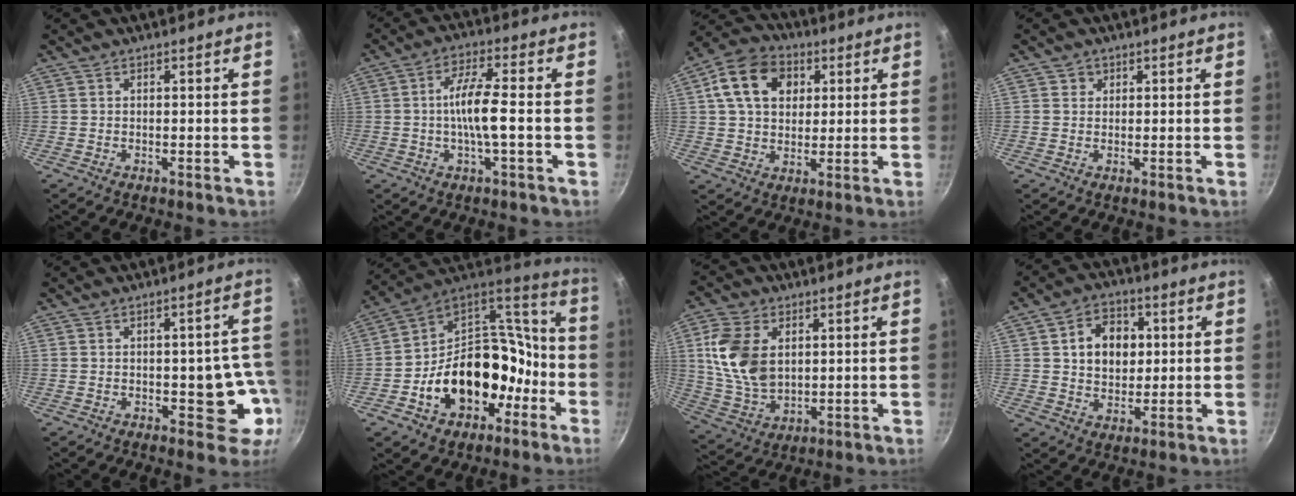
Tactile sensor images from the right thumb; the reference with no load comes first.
{"total": 8.1, "force": [-1.1, 1.5, 7.9], "torque": [-0.149, 0.020, -0.025]}
{"total": 13.2, "force": [4.0, 9.8, 7.9], "torque": [-0.117, 0.009, 0.054]}
{"total": 1.5, "force": [0.5, 1.4, 0.2], "torque": [0.005, 0.001, 0.004]}
{"total": 8.6, "force": [-2.4, 4.7, 6.8], "torque": [-0.018, 0.019, -0.029]}
{"total": 23.1, "force": [-8.0, 17.0, 13.5], "torque": [-0.190, 0.086, -0.116]}
{"total": 13.6, "force": [2.9, 9.1, 9.6], "torque": [-0.170, -0.016, 0.066]}
{"total": 10.1, "force": [2.0, 7.7, 6.3], "torque": [-0.071, 0.001, 0.029]}